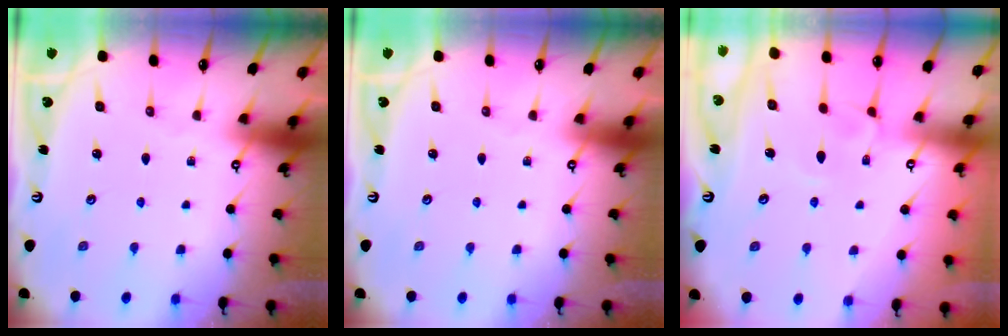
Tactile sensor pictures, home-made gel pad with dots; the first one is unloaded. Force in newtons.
{"total": 0.0}
{"total": 2.7, "press": 2.6, "slide": 0.7}